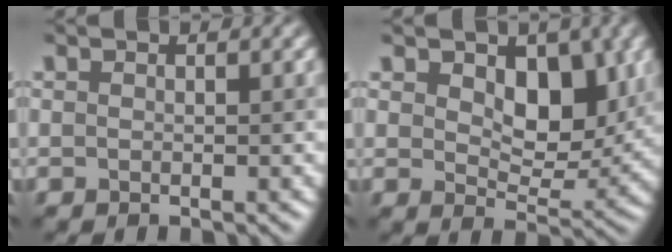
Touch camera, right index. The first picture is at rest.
{"total": 5.3, "force": [1.8, 3.3, 3.7], "torque": [-0.054, -0.011, 0.030]}